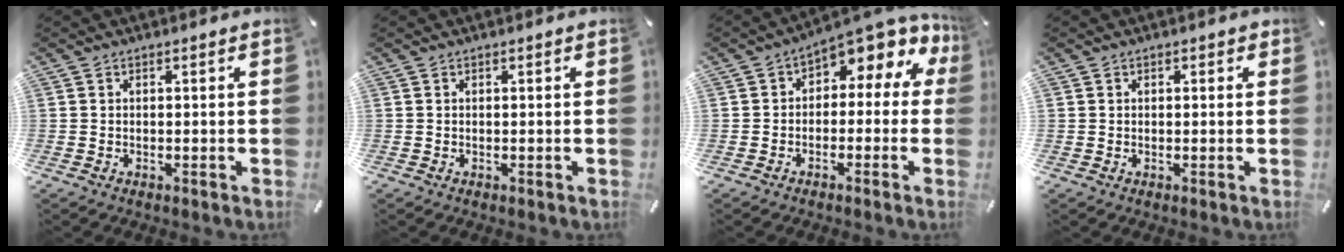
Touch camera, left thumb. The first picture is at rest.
{"total": 0.0}
{"total": 6.0, "force": [3.7, 3.2, 3.5], "torque": [-0.058, -0.039, 0.063]}
{"total": 1.4, "force": [0.4, 1.3, -0.1], "torque": [0.009, -0.001, 0.003]}